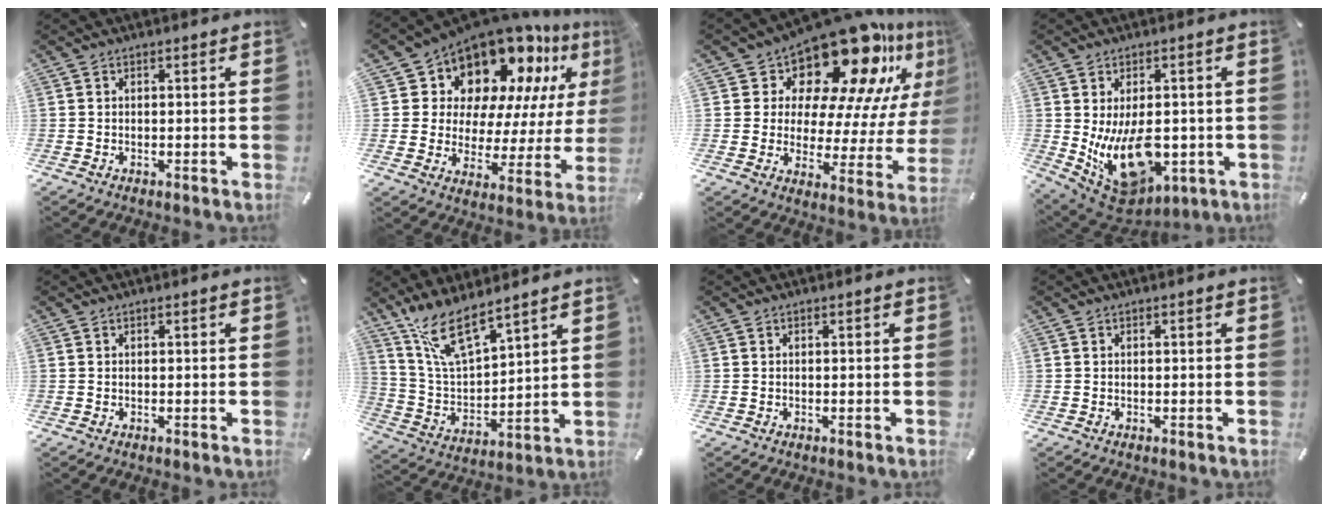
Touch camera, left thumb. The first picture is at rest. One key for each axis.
{"total": 15.6, "fx": 12.5, "fy": 8.2, "fz": 4.5, "tx": -0.085, "ty": -0.118, "tz": 0.216}
{"total": 20.1, "fx": 15.4, "fy": 8.8, "fz": 9.5, "tx": -0.136, "ty": -0.138, "tz": 0.255}
{"total": 15.9, "fx": -1.0, "fy": 10.4, "fz": 12.0, "tx": -0.220, "ty": -0.027, "tz": -0.007}
{"total": 0.0}
{"total": 12.3, "fx": 10.0, "fy": 3.4, "fz": 6.4, "tx": -0.152, "ty": -0.055, "tz": 0.182}
{"total": 0.0}
{"total": 0.0}